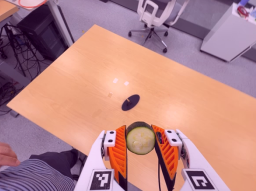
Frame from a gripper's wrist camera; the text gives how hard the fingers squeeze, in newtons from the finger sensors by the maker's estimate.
{"total": 9.6, "left": 8.6, "right": 10.6}